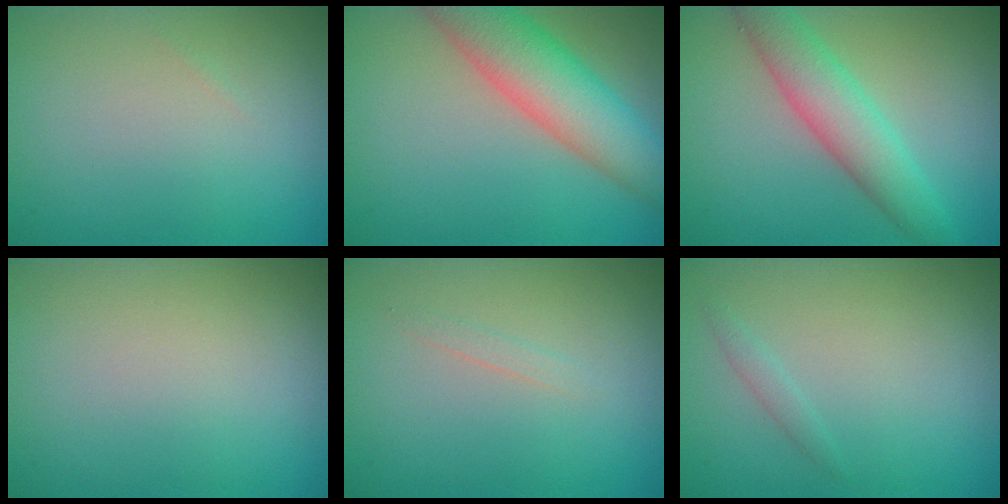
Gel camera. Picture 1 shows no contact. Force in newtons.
{"total": 7.6, "press": 7.6, "slide": 0.4}
{"total": 5.1, "press": 5.1, "slide": 0.1}
{"total": 0.0}
{"total": 0.6, "press": 0.6, "slide": 0.0}
{"total": 0.8, "press": 0.8, "slide": 0.0}